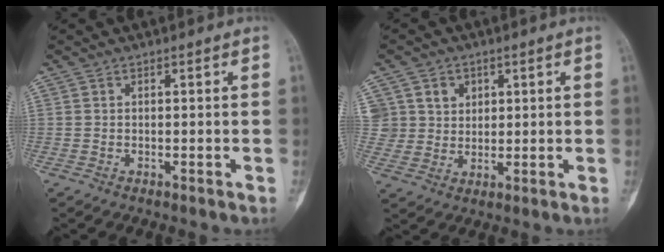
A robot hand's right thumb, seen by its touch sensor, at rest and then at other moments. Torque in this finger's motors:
{"motor_torque": [0.04, 0.27, 0.79, 0.27, 0.26]}